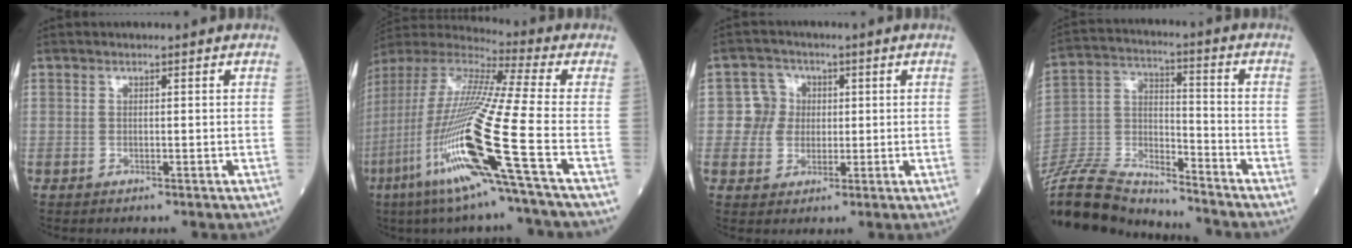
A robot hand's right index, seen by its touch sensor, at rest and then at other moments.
{"total": 23.1, "force": [-8.6, -1.1, 21.4], "torque": [-0.462, -0.047, -0.177]}
{"total": 4.7, "force": [0.4, 4.6, 0.6], "torque": [0.000, 0.014, 0.007]}
{"total": 19.4, "force": [-18.4, 2.8, 5.5], "torque": [-0.133, 0.008, -0.323]}